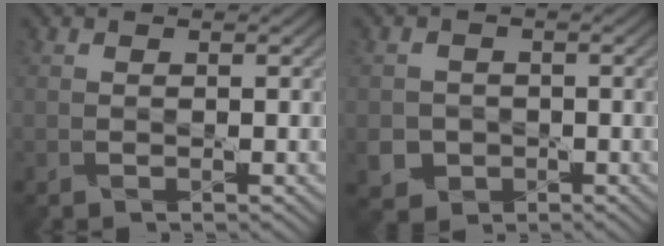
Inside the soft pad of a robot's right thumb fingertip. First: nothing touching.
{"total": 4.0, "force": [-1.3, 3.7, 0.8], "torque": [-0.022, -0.007, -0.035]}